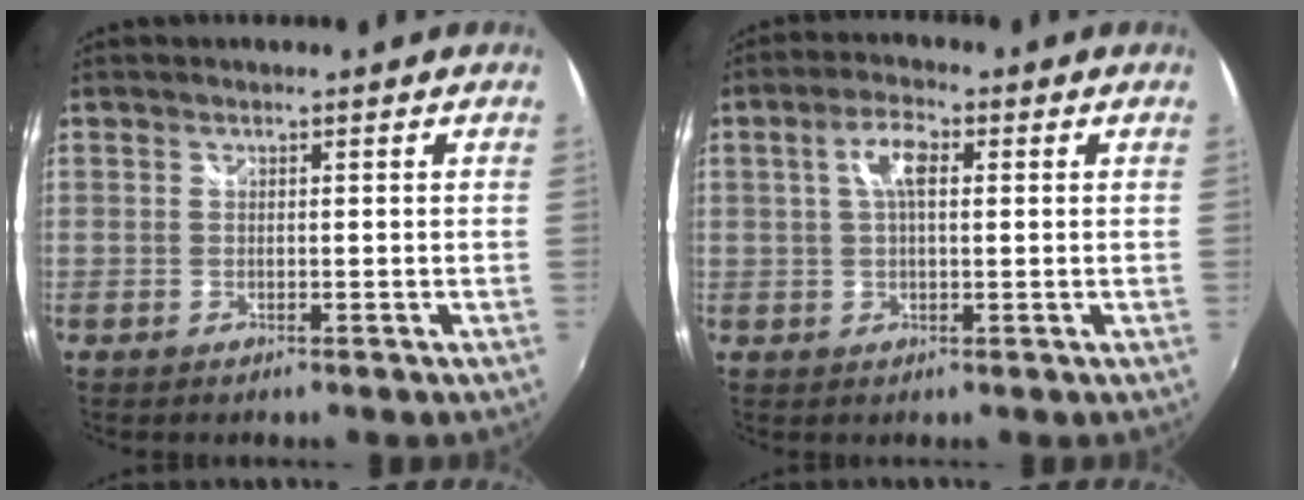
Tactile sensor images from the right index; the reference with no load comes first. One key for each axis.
{"total": 5.2, "fx": 1.2, "fy": 2.1, "fz": 4.7, "tx": -0.089, "ty": 0.013, "tz": 0.020}